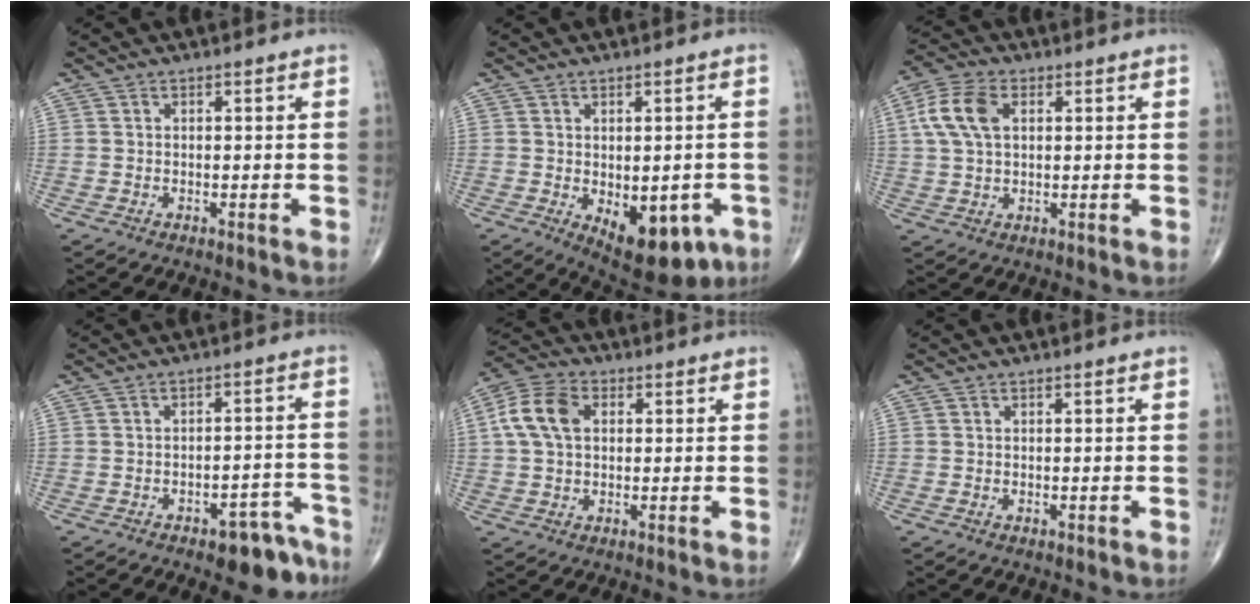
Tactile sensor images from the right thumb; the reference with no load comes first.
{"total": 13.1, "force": [-4.9, 7.1, 9.9], "torque": [-0.113, 0.004, -0.051]}
{"total": 8.8, "force": [2.3, 5.3, 6.7], "torque": [-0.142, 0.012, 0.042]}
{"total": 8.0, "force": [-5.6, 3.5, 4.4], "torque": [-0.029, 0.049, -0.069]}
{"total": 9.0, "force": [1.8, 6.2, 6.4], "torque": [-0.126, 0.017, 0.029]}
{"total": 0.0}